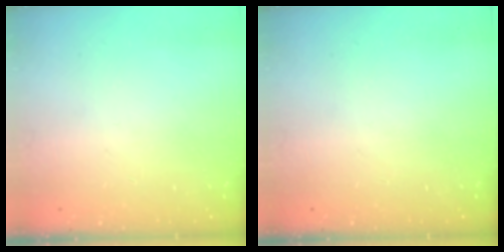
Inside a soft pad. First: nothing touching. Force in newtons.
{"total": 0.0}